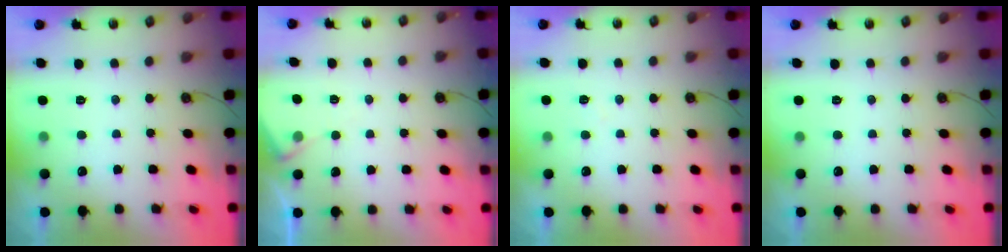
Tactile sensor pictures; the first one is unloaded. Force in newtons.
{"total": 3.9, "press": 3.9, "slide": 0.6}
{"total": 3.8, "press": 3.8, "slide": 0.6}
{"total": 0.0}